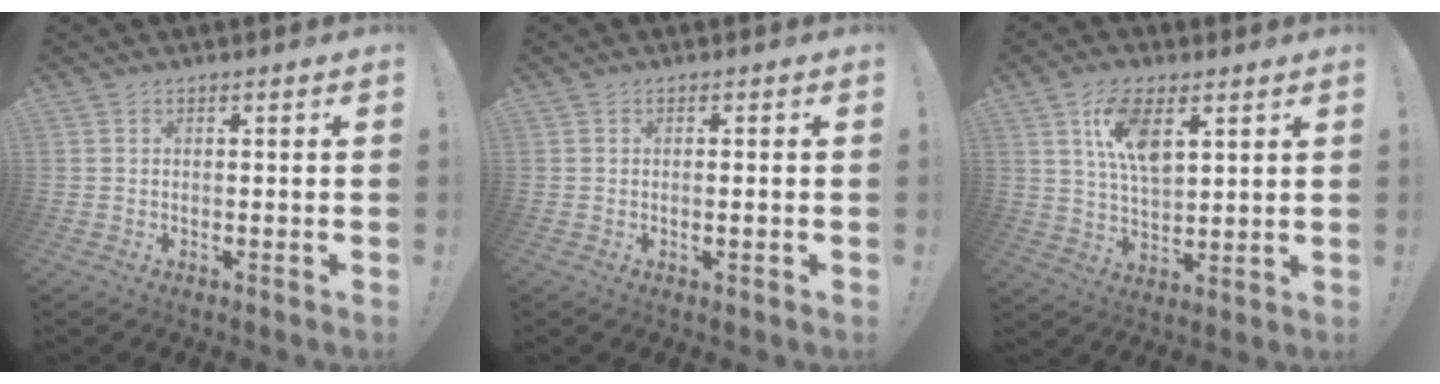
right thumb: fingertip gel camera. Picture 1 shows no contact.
{"total": 1.1, "force": [-0.3, -0.1, 1.0], "torque": [-0.019, 0.000, -0.006]}
{"total": 12.1, "force": [5.4, 6.3, 8.7], "torque": [-0.152, -0.006, 0.100]}